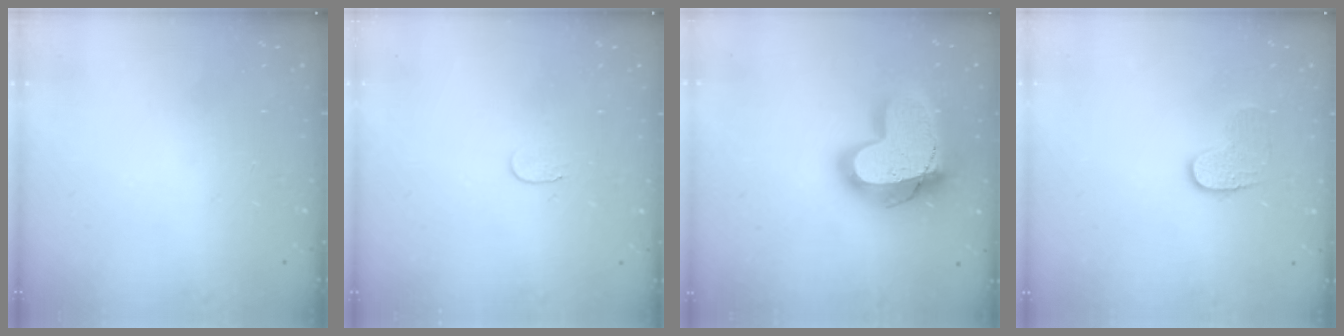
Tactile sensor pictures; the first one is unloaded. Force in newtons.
{"total": 3.7, "press": 3.7, "slide": 0.4}
{"total": 23.4, "press": 23.3, "slide": 1.9}
{"total": 6.2, "press": 6.2, "slide": 0.3}